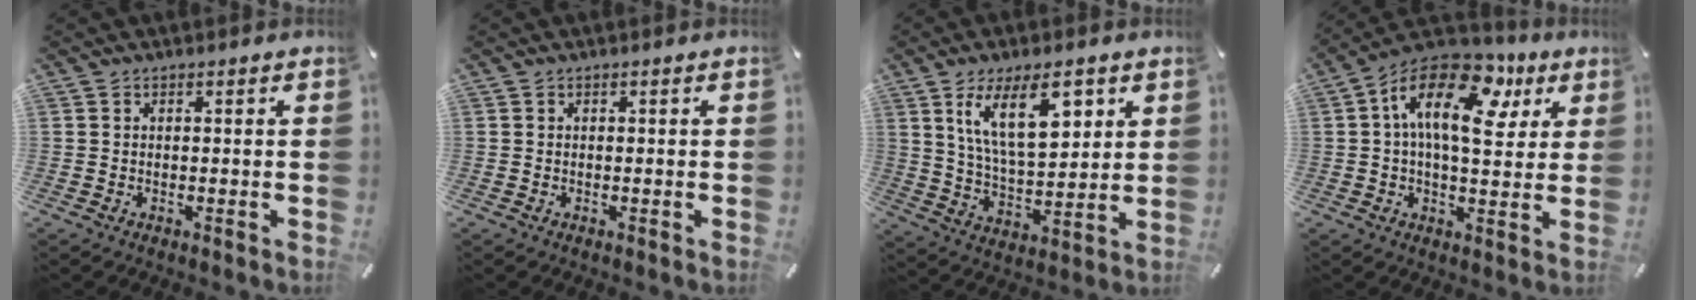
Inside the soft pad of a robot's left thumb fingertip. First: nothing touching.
{"total": 0.0}
{"total": 15.4, "force": [7.7, 7.1, 11.3], "torque": [-0.201, -0.015, 0.131]}
{"total": 18.1, "force": [6.3, 9.2, 14.3], "torque": [-0.258, -0.021, 0.102]}